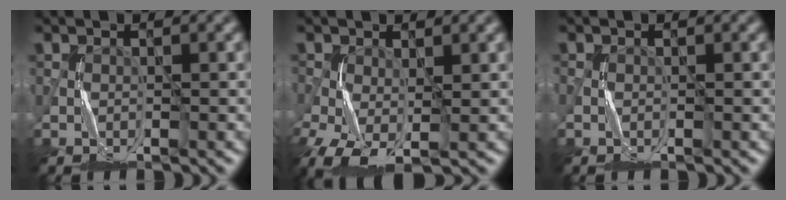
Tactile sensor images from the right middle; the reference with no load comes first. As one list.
[{"total": 6.4, "force": [-2.4, 3.4, 4.9], "torque": [-0.123, -0.015, -0.043]}, {"total": 0.0}]